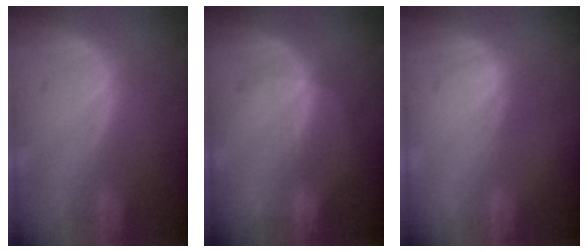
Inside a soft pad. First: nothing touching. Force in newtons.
{"total": 1.7, "press": 1.3, "slide": 1.1}
{"total": 0.0}